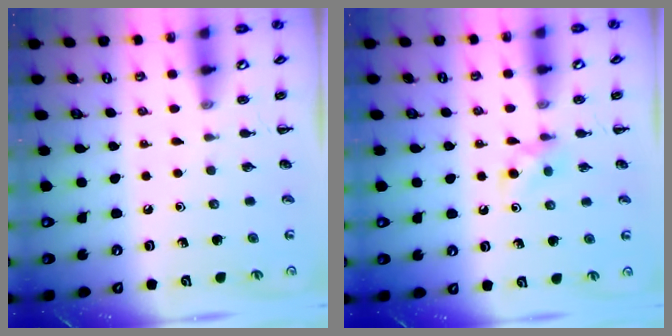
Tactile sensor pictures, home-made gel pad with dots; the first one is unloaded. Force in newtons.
{"total": 4.2, "press": 3.9, "slide": 1.7}